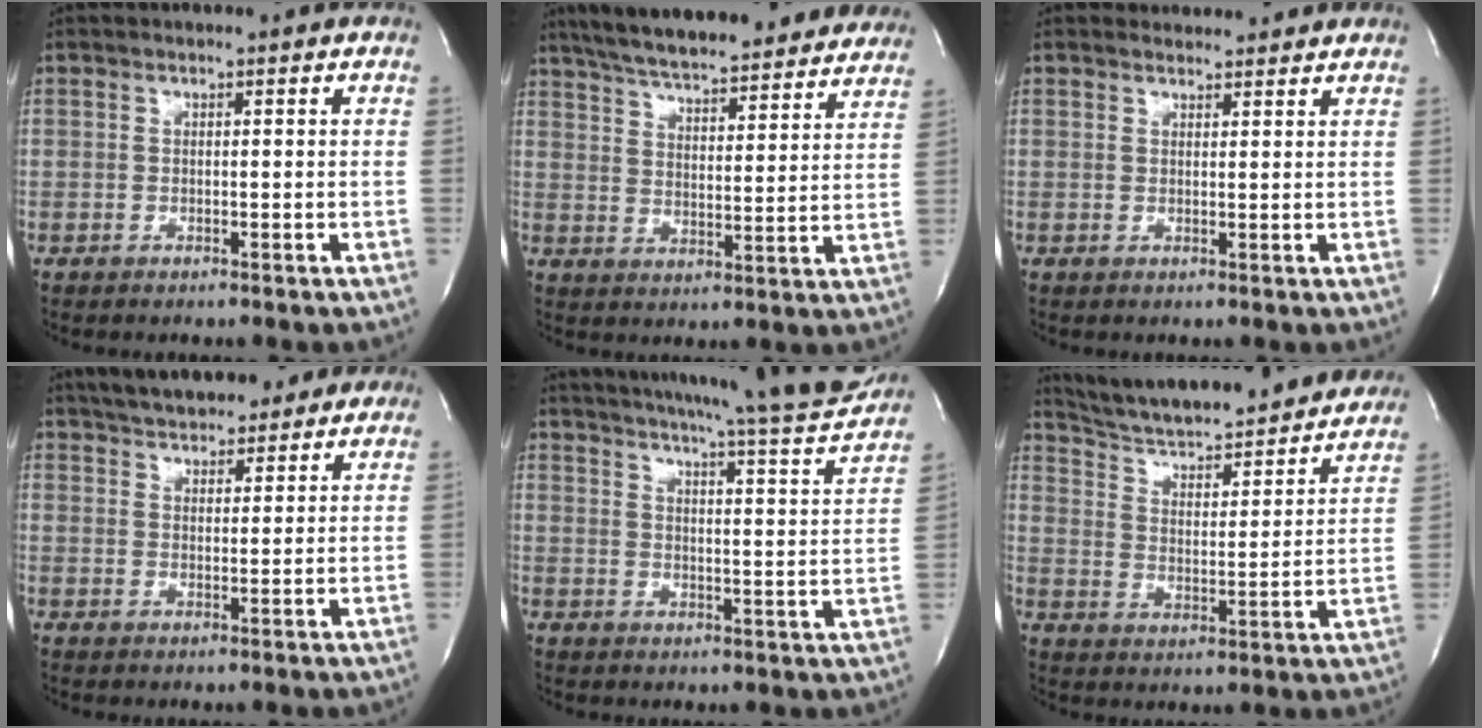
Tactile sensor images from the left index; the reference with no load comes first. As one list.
[{"total": 26.5, "force": [23.6, 4.9, 11.0], "torque": [-0.182, -0.003, 0.309]}, {"total": 3.6, "force": [3.5, 0.9, 0.0], "torque": [-0.007, 0.015, 0.044]}, {"total": 13.6, "force": [11.3, 5.0, 5.7], "torque": [-0.083, 0.031, 0.159]}, {"total": 22.6, "force": [20.8, 0.0, 9.0], "torque": [-0.142, -0.060, 0.261]}, {"total": 22.8, "force": [21.0, 3.6, 8.0], "torque": [-0.125, -0.009, 0.296]}]